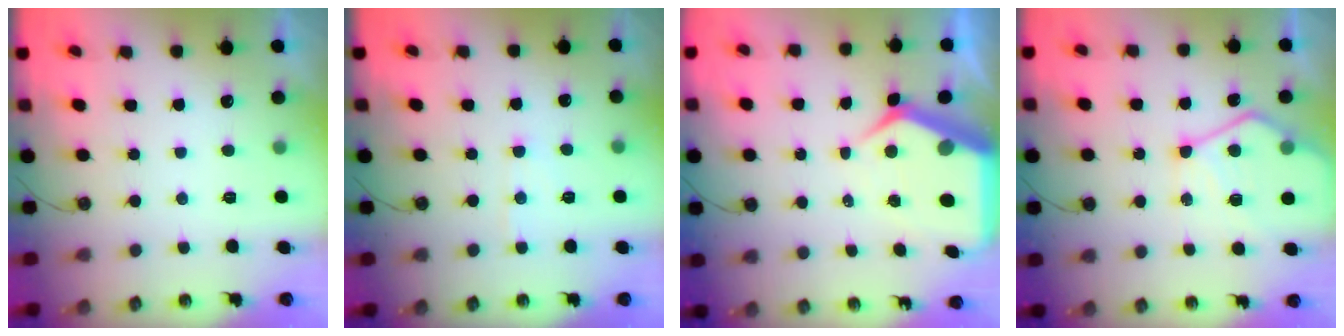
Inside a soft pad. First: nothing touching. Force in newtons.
{"total": 5.0, "press": 5.0, "slide": 0.6}
{"total": 10.5, "press": 10.4, "slide": 1.0}
{"total": 13.6, "press": 13.6, "slide": 1.2}